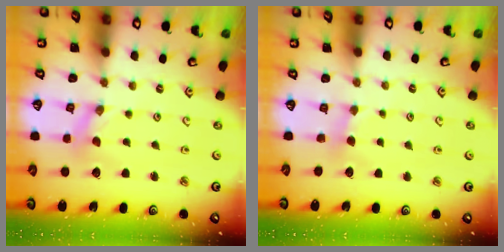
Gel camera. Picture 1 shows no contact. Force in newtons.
{"total": 1.8, "press": 1.8, "slide": 0.3}